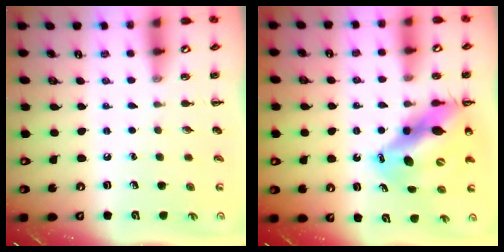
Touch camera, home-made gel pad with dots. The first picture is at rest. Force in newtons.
{"total": 14.8, "press": 14.2, "slide": 4.2}